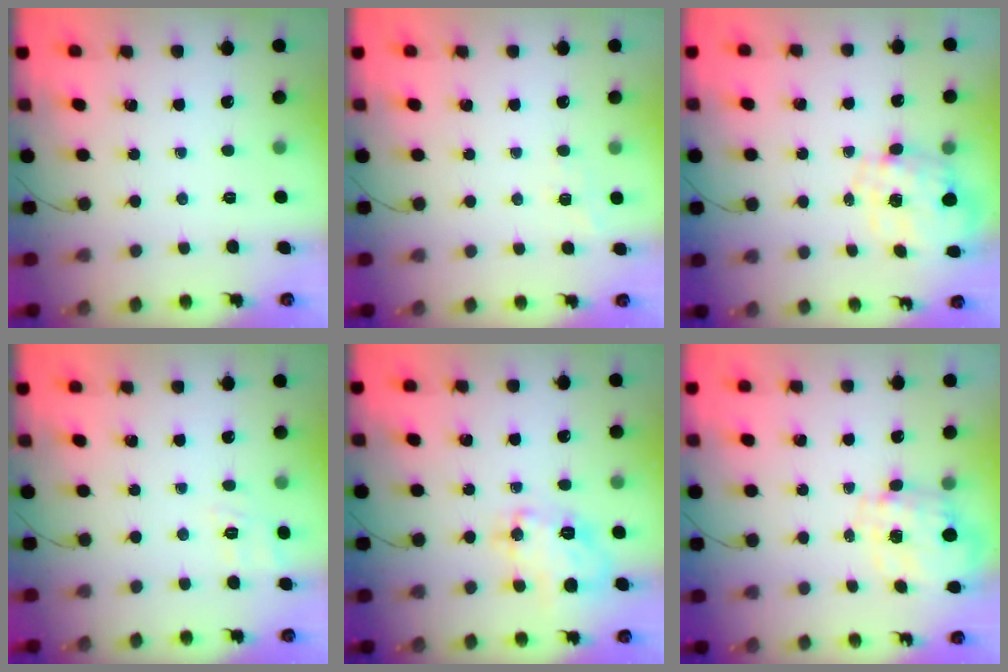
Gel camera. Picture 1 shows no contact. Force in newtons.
{"total": 2.7, "press": 2.2, "slide": 1.6}
{"total": 2.3, "press": 2.0, "slide": 1.2}
{"total": 3.4, "press": 3.0, "slide": 1.7}
{"total": 12.5, "press": 12.5, "slide": 0.8}
{"total": 2.8, "press": 2.6, "slide": 1.2}